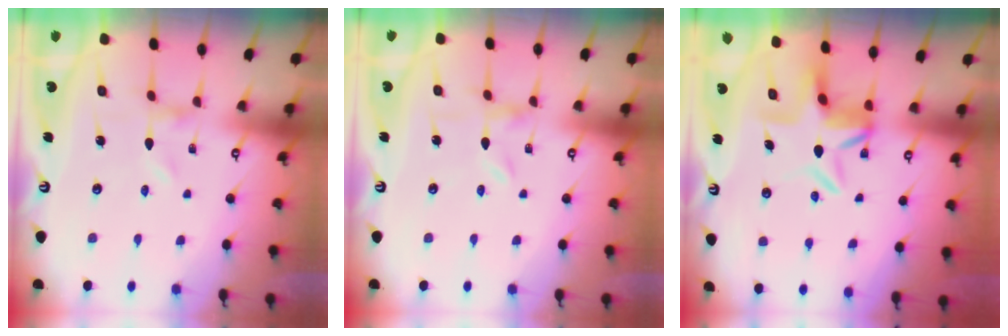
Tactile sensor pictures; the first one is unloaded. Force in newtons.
{"total": 0.0}
{"total": 6.2, "press": 5.7, "slide": 2.5}